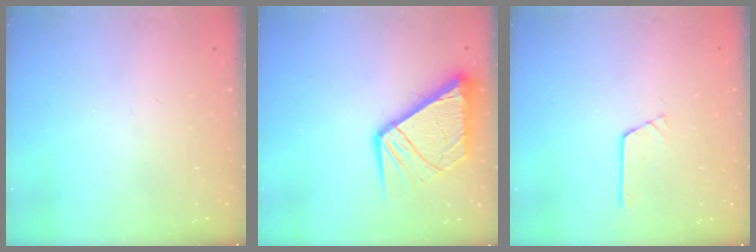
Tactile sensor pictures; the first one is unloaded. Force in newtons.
{"total": 13.1, "press": 13.0, "slide": 1.5}
{"total": 4.7, "press": 4.7, "slide": 0.3}